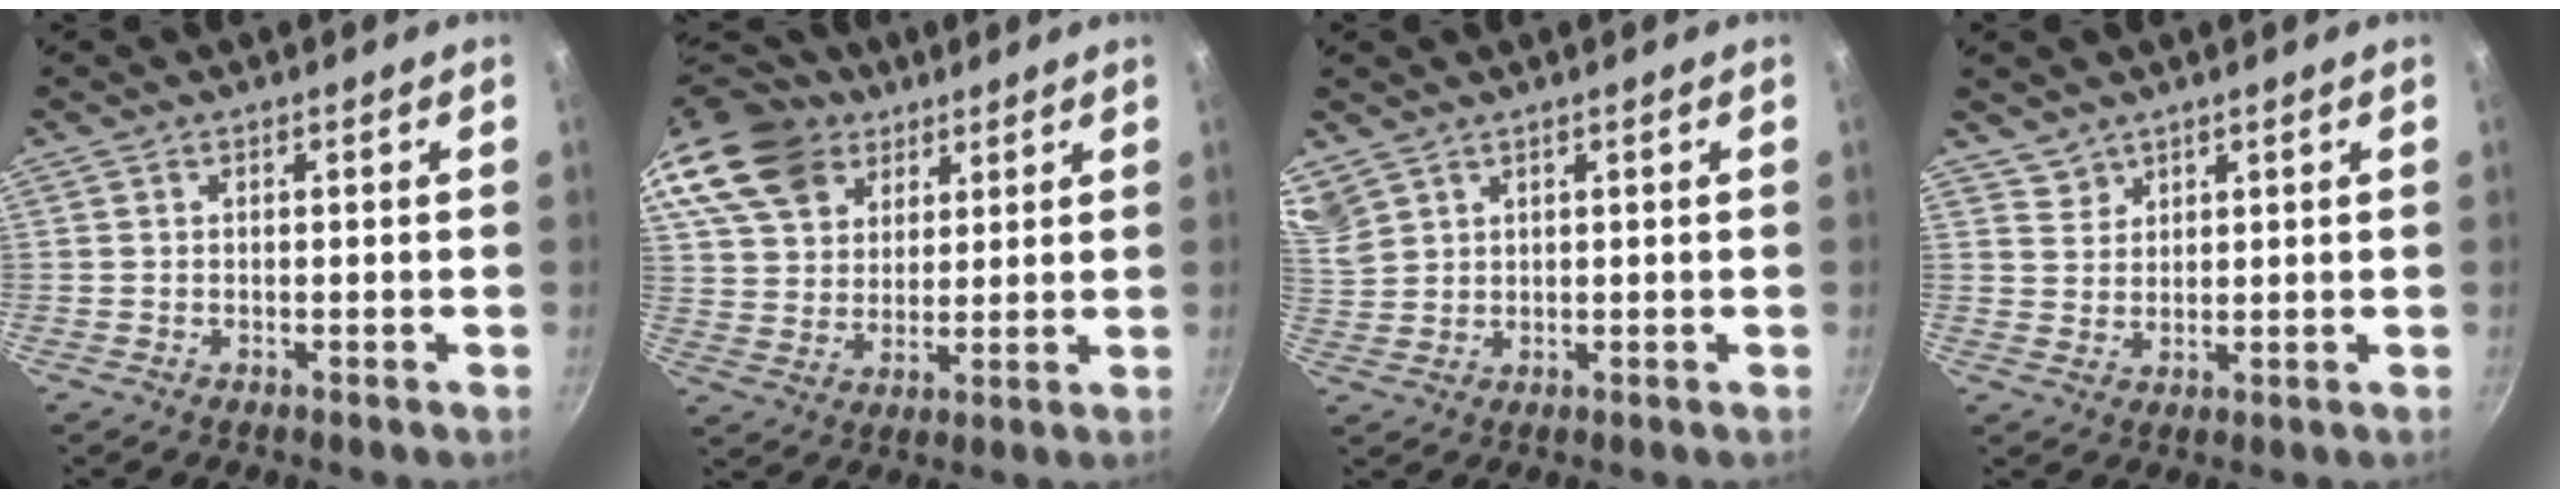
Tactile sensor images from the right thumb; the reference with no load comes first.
{"total": 19.7, "force": [12.2, 13.7, 7.2], "torque": [-0.144, -0.002, 0.230]}
{"total": 7.2, "force": [5.3, 4.2, 2.5], "torque": [-0.050, 0.004, 0.119]}
{"total": 3.4, "force": [2.7, 2.0, -0.1], "torque": [0.020, 0.003, 0.057]}